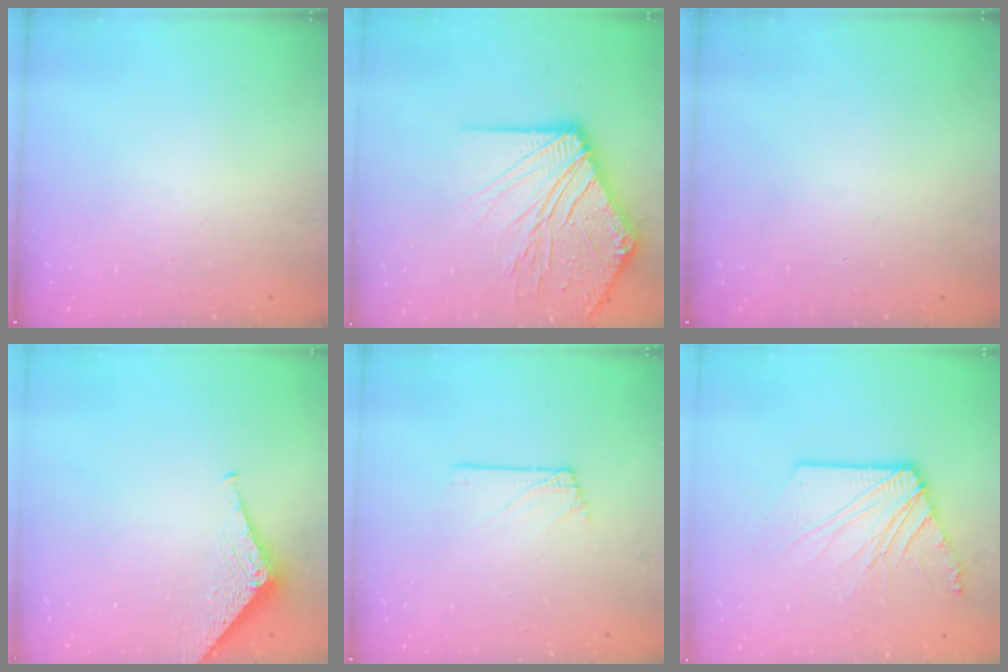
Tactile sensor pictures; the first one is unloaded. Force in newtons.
{"total": 19.9, "press": 19.8, "slide": 2.6}
{"total": 0.0}
{"total": 4.1, "press": 4.1, "slide": 0.4}
{"total": 1.5, "press": 1.5, "slide": 0.1}
{"total": 11.5, "press": 11.5, "slide": 0.8}